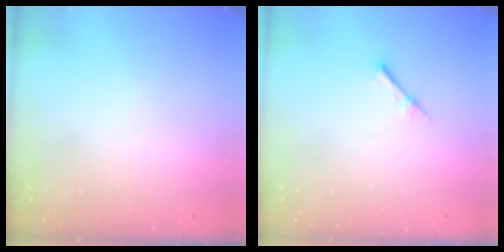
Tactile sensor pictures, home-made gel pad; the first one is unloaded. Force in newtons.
{"total": 2.4, "press": 2.4, "slide": 0.3}